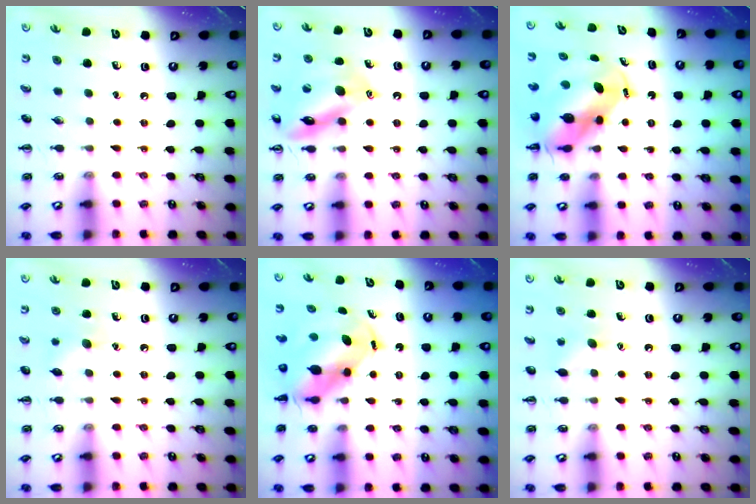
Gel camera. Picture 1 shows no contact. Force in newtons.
{"total": 13.2, "press": 13.1, "slide": 1.6}
{"total": 6.8, "press": 6.6, "slide": 1.4}
{"total": 7.4, "press": 7.2, "slide": 1.8}
{"total": 7.4, "press": 7.1, "slide": 1.9}
{"total": 5.1, "press": 4.9, "slide": 1.3}